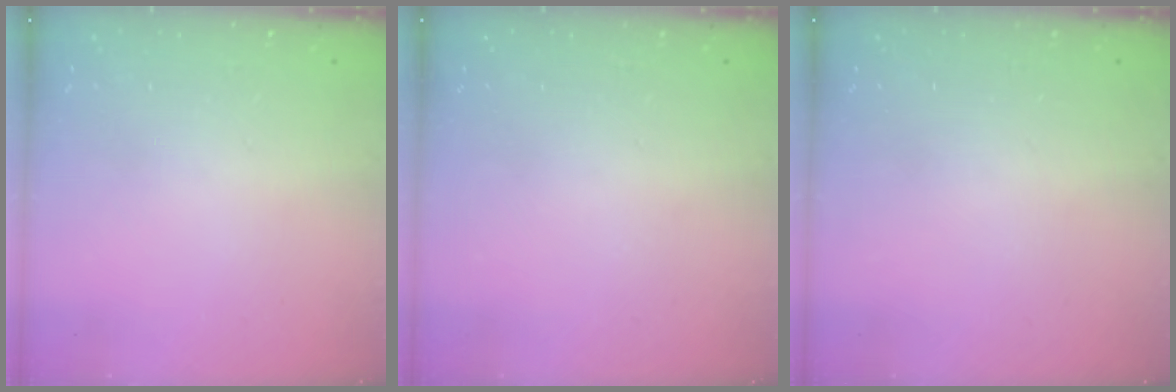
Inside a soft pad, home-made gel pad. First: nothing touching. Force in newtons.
{"total": 0.0}
{"total": 0.0}